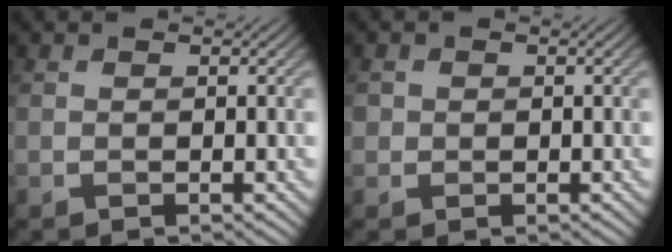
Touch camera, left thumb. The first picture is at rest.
{"total": 1.2, "force": [-0.1, 1.2, 0.1], "torque": [0.001, -0.003, -0.004]}